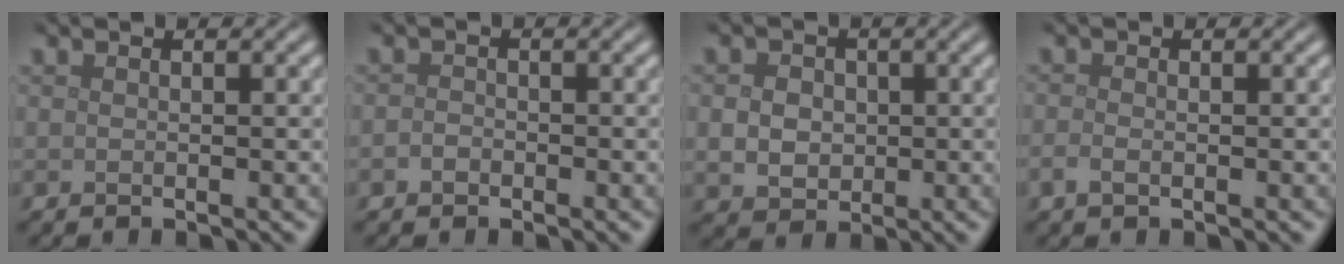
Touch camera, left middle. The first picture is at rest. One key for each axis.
{"total": 0.9, "fx": -0.5, "fy": 0.7, "fz": 0.4, "tx": -0.009, "ty": -0.001, "tz": -0.012}
{"total": 3.7, "fx": 0.1, "fy": 3.1, "fz": 2.0, "tx": -0.038, "ty": 0.003, "tz": -0.006}
{"total": 1.2, "fx": -0.4, "fy": 0.6, "fz": 0.9, "tx": -0.024, "ty": -0.003, "tz": -0.011}